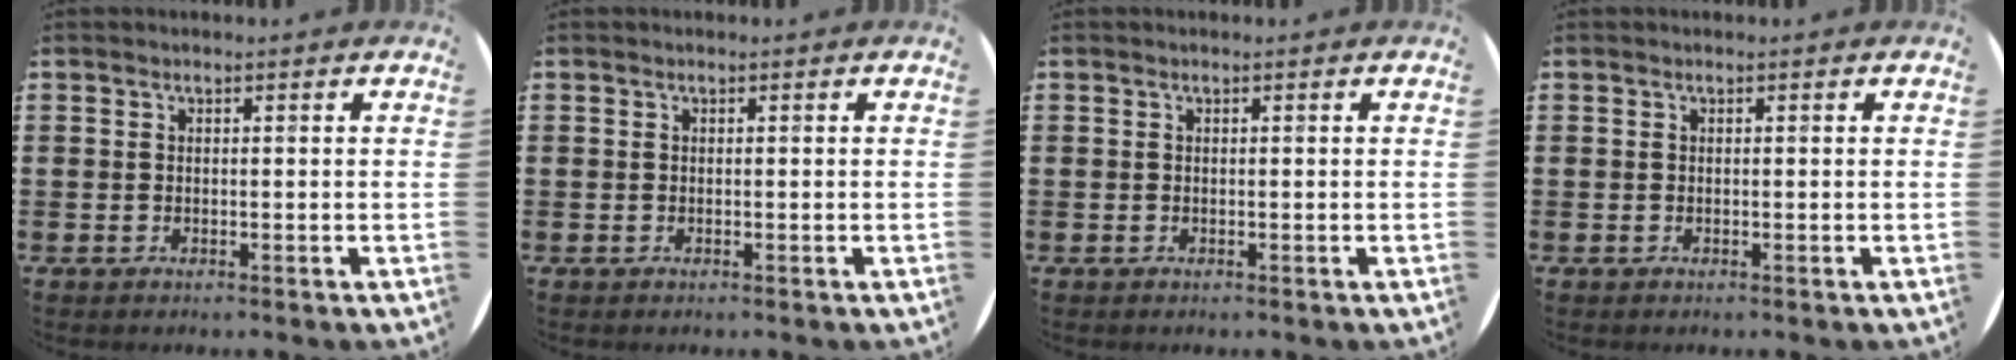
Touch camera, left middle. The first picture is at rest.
{"total": 0.0}
{"total": 0.0}
{"total": 0.0}